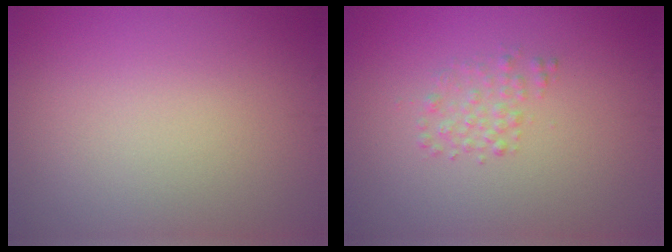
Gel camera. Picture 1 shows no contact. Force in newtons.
{"total": 1.5, "press": 1.5, "slide": 0.0}